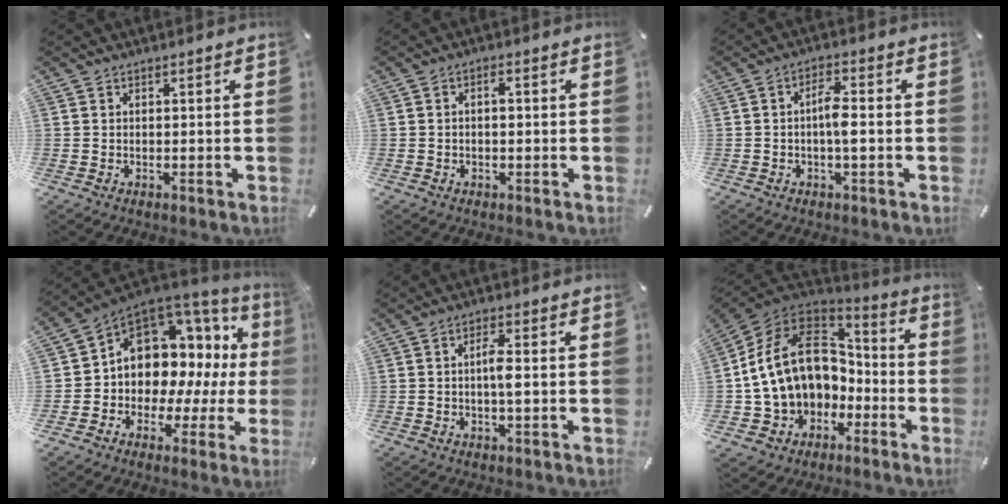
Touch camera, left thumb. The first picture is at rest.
{"total": 1.7, "force": [-0.2, 0.9, 1.4], "torque": [-0.027, 0.005, -0.006]}
{"total": 5.1, "force": [-0.7, 1.6, 4.8], "torque": [-0.086, 0.010, -0.014]}
{"total": 11.0, "force": [3.3, 9.2, 5.1], "torque": [-0.083, -0.046, 0.065]}
{"total": 4.0, "force": [-0.4, 1.0, 3.9], "torque": [-0.073, 0.003, -0.009]}
{"total": 18.1, "force": [1.3, 14.7, 10.6], "torque": [-0.216, 0.001, 0.030]}